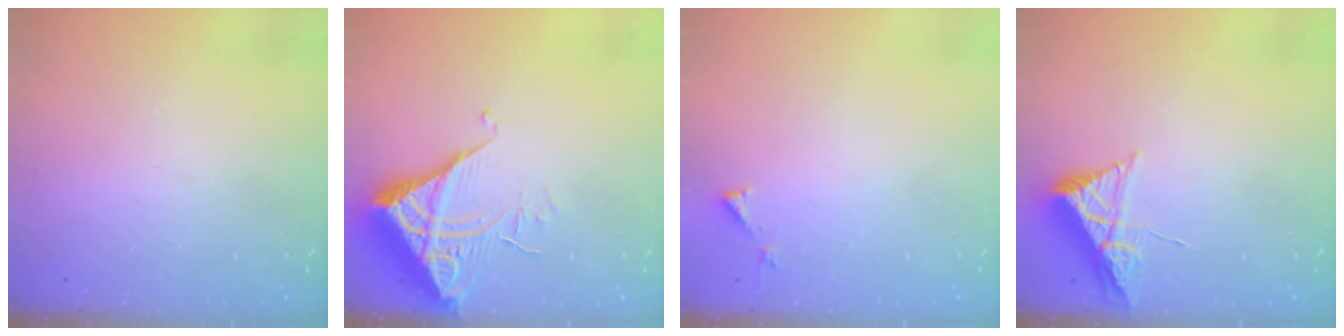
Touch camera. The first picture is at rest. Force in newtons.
{"total": 6.6, "press": 6.6, "slide": 0.4}
{"total": 3.0, "press": 3.0, "slide": 0.2}
{"total": 7.9, "press": 7.9, "slide": 0.8}